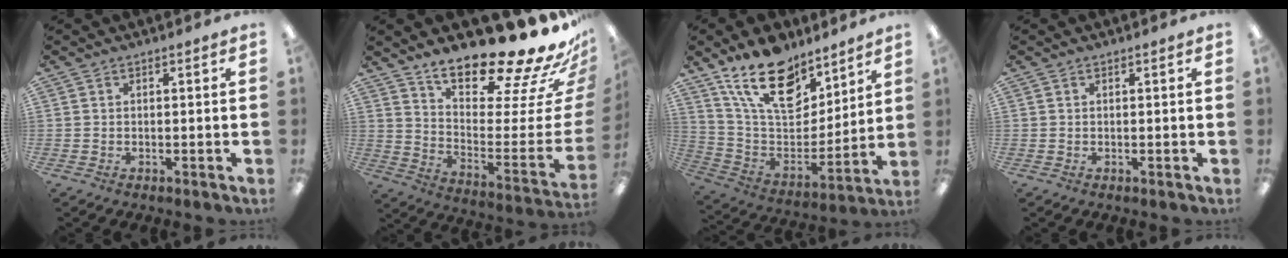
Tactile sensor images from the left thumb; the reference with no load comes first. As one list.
[{"total": 22.6, "force": [19.0, 5.1, 11.1], "torque": [-0.142, -0.154, 0.305]}, {"total": 19.9, "force": [13.9, 10.2, 10.0], "torque": [-0.175, -0.083, 0.250]}, {"total": 0.0}]